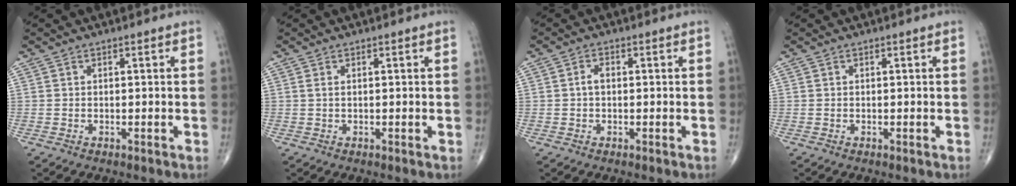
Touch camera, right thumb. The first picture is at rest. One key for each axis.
{"total": 1.3, "fx": 0.3, "fy": 0.3, "fz": 1.3, "tx": -0.029, "ty": 0.001, "tz": 0.007}
{"total": 1.8, "fx": -0.1, "fy": 1.1, "fz": 1.4, "tx": -0.020, "ty": 0.007, "tz": -0.004}
{"total": 0.0}